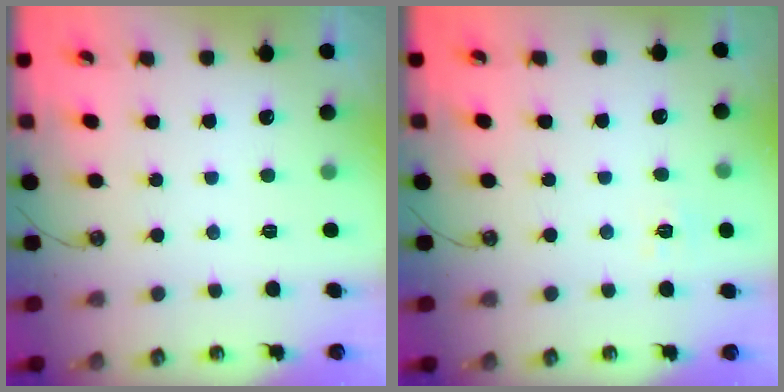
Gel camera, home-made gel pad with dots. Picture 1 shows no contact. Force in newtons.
{"total": 6.4, "press": 6.3, "slide": 0.8}